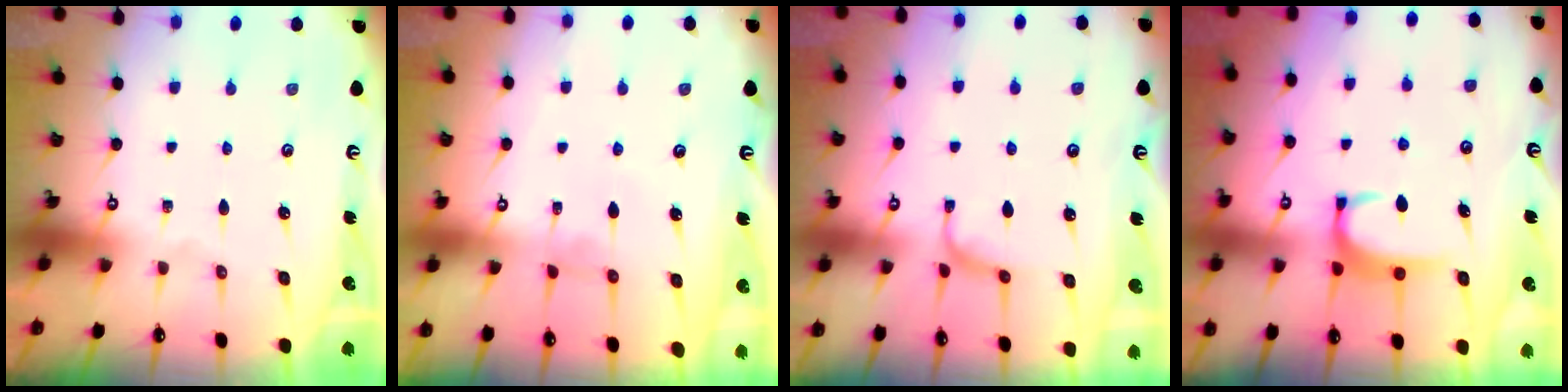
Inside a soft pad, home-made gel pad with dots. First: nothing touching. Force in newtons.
{"total": 0.0}
{"total": 0.9, "press": 0.2, "slide": 0.9}
{"total": 2.8, "press": 2.8, "slide": 0.4}